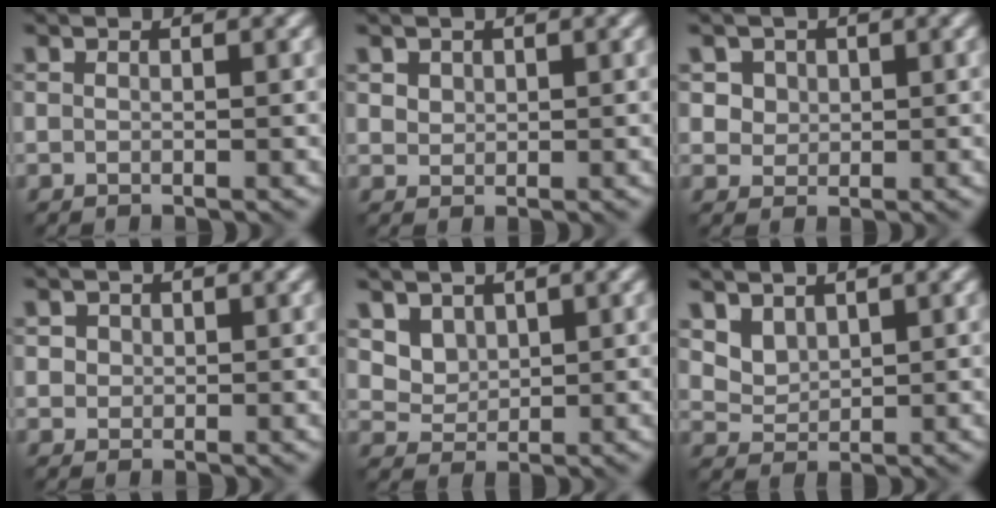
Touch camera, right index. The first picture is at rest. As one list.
[{"total": 1.6, "force": [0.9, 1.2, 0.5], "torque": [-0.012, -0.002, 0.028]}, {"total": 3.6, "force": [1.7, 2.8, 1.4], "torque": [-0.033, 0.004, 0.034]}, {"total": 1.5, "force": [0.6, 1.3, 0.5], "torque": [-0.005, 0.001, 0.017]}, {"total": 4.2, "force": [2.4, 3.0, 1.7], "torque": [-0.056, -0.007, 0.068]}, {"total": 3.1, "force": [2.1, 1.9, 1.1], "torque": [-0.034, -0.009, 0.065]}]